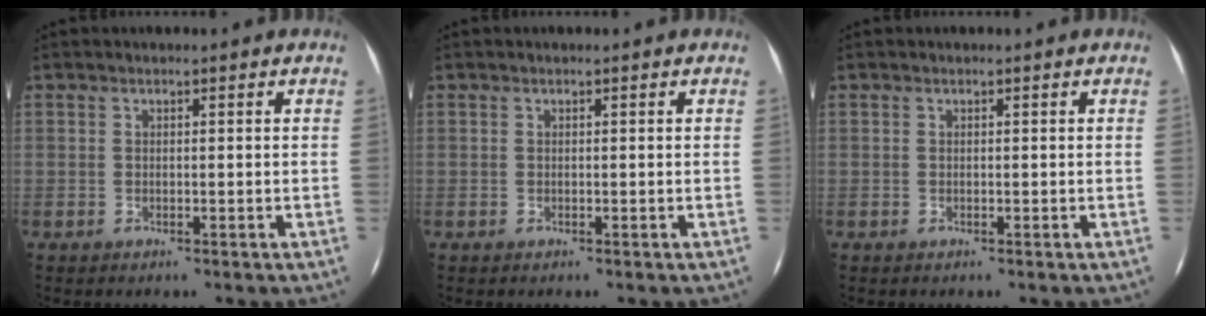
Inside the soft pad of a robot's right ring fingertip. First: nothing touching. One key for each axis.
{"total": 0.0}
{"total": 0.0}